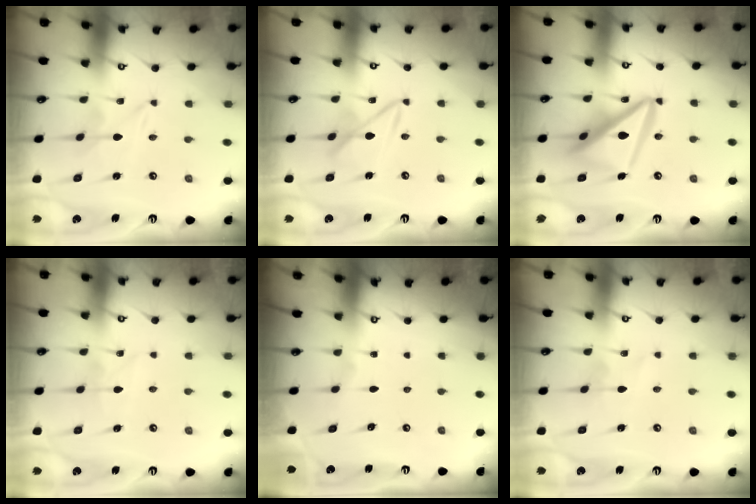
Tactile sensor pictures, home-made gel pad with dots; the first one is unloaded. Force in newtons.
{"total": 7.2, "press": 7.1, "slide": 0.4}
{"total": 16.1, "press": 16.0, "slide": 1.8}
{"total": 2.0, "press": 2.0, "slide": 0.2}
{"total": 0.0}
{"total": 1.5, "press": 1.5, "slide": 0.1}